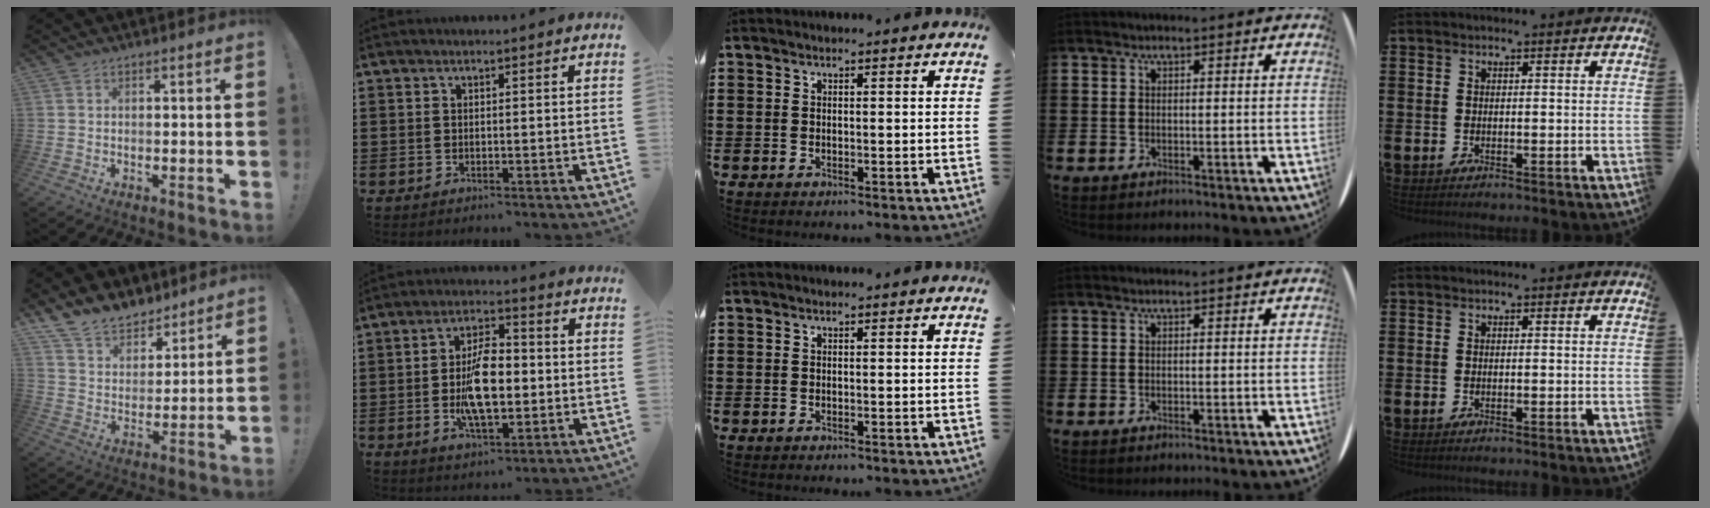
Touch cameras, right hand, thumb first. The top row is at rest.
{"thumb": {"total": 11.9, "force": [10.0, 6.1, 2.2], "torque": [-0.060, -0.076, 0.195]}, "index": {"total": 9.9, "force": [-1.3, 4.4, 8.8], "torque": [-0.170, 0.000, -0.026]}}